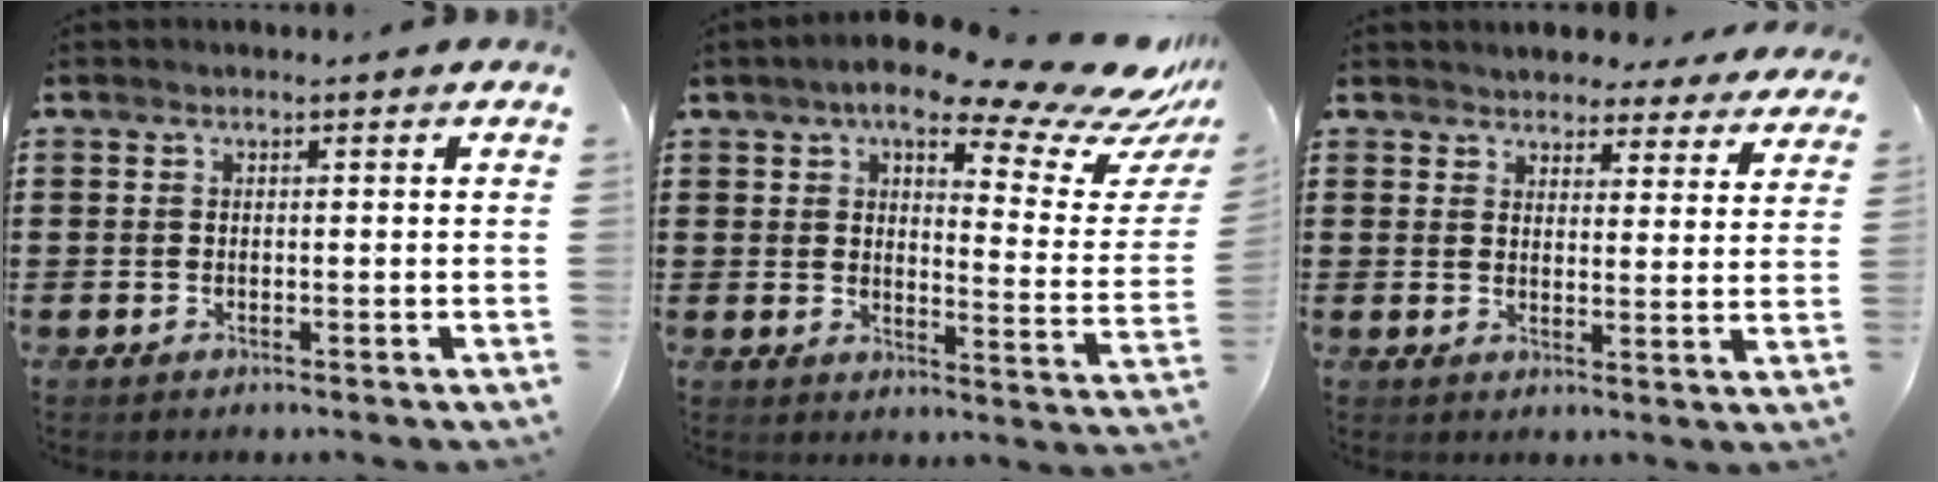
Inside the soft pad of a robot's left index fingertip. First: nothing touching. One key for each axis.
{"total": 12.7, "fx": 9.7, "fy": 3.2, "fz": 7.6, "tx": -0.134, "ty": -0.053, "tz": 0.161}
{"total": 3.9, "fx": 3.8, "fy": 0.6, "fz": -0.2, "tx": -0.008, "ty": -0.019, "tz": 0.067}